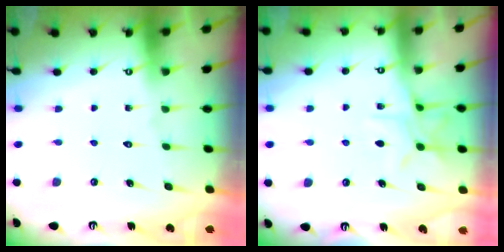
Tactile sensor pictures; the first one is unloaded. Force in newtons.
{"total": 8.6, "press": 8.5, "slide": 0.6}